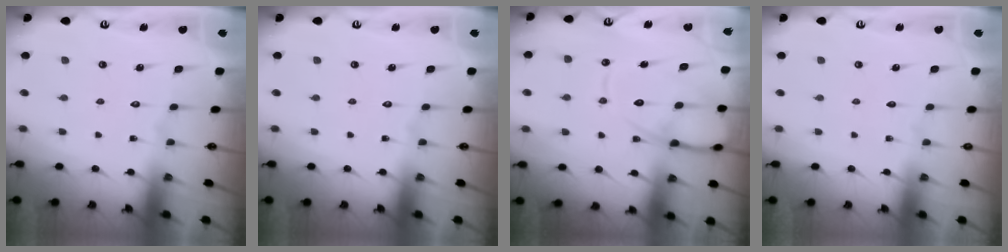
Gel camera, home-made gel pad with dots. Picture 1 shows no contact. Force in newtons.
{"total": 0.0}
{"total": 12.5, "press": 12.4, "slide": 1.5}
{"total": 0.0}